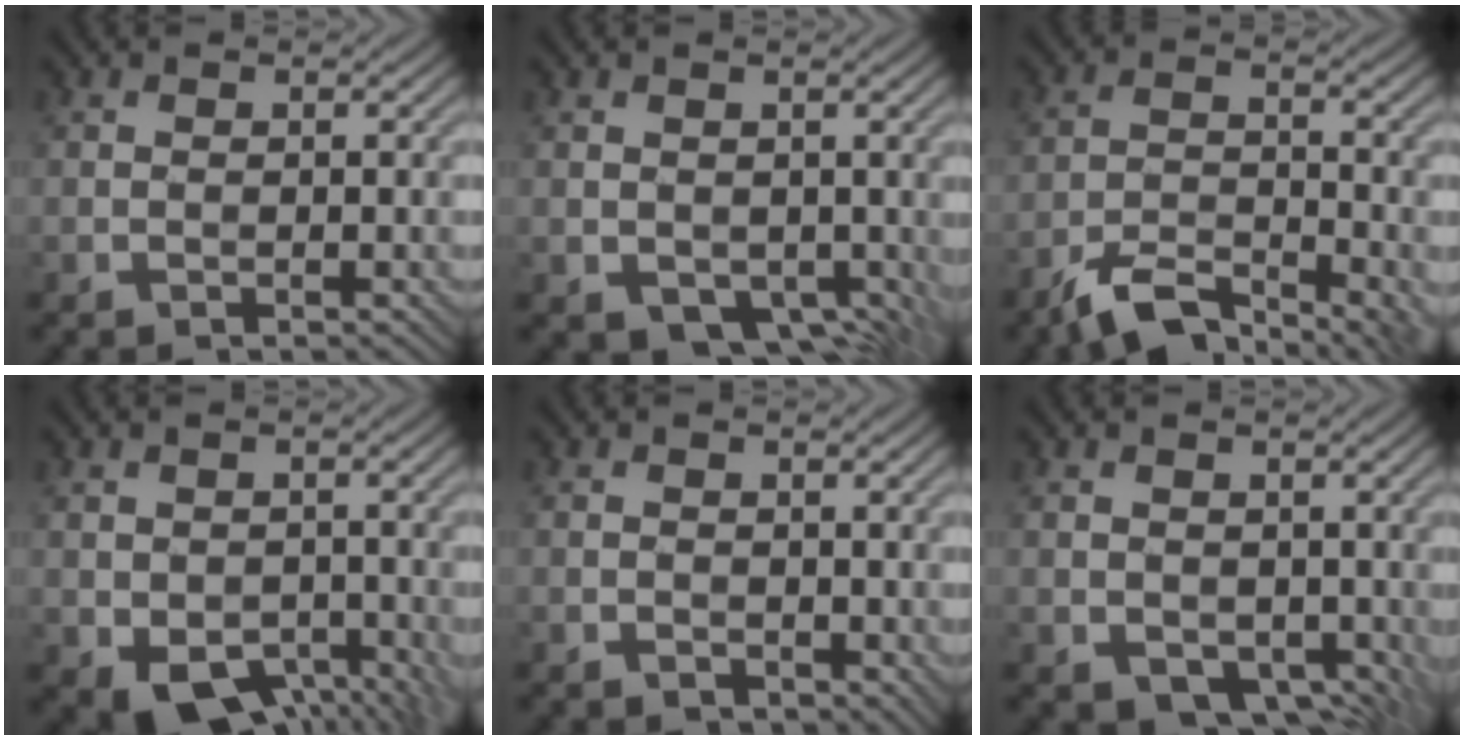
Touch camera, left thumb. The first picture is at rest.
{"total": 4.8, "force": [-0.4, 3.7, 3.1], "torque": [-0.067, -0.022, -0.005]}
{"total": 7.8, "force": [-6.0, 2.1, 4.5], "torque": [-0.077, -0.003, -0.114]}
{"total": 6.7, "force": [-1.7, 4.8, 4.3], "torque": [-0.084, -0.028, -0.021]}
{"total": 1.7, "force": [0.5, 1.3, 1.0], "torque": [-0.019, -0.008, 0.012]}
{"total": 5.6, "force": [0.1, 4.2, 3.7], "torque": [-0.075, -0.023, 0.005]}